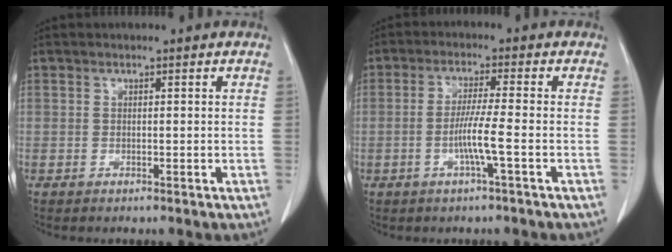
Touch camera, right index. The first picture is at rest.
{"total": 5.3, "force": [-1.7, -0.4, 5.0], "torque": [-0.101, 0.000, -0.032]}